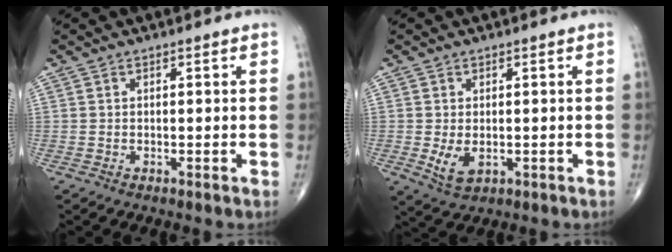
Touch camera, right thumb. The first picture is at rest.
{"total": 4.2, "force": [-0.7, 2.4, 3.3], "torque": [-0.060, -0.011, -0.003]}